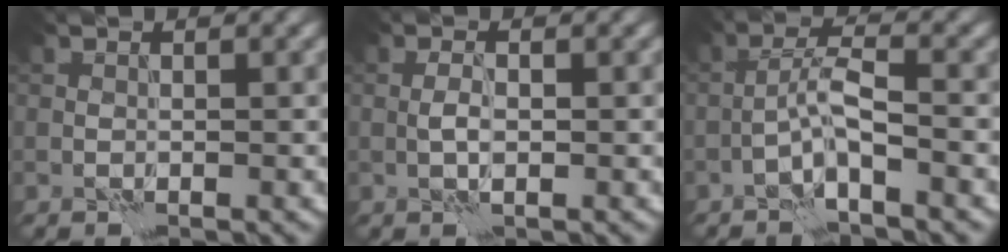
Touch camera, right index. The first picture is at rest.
{"total": 1.6, "force": [-0.2, 0.6, 1.4], "torque": [-0.030, 0.001, -0.005]}
{"total": 3.3, "force": [-1.5, 0.5, 2.9], "torque": [-0.056, 0.013, -0.036]}